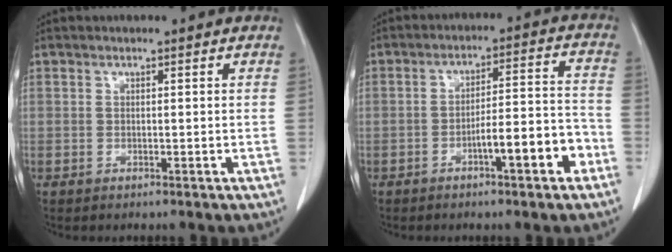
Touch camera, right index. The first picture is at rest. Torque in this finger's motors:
{"motor_torque": [0.96, -0.72, 0.22, 0.09]}